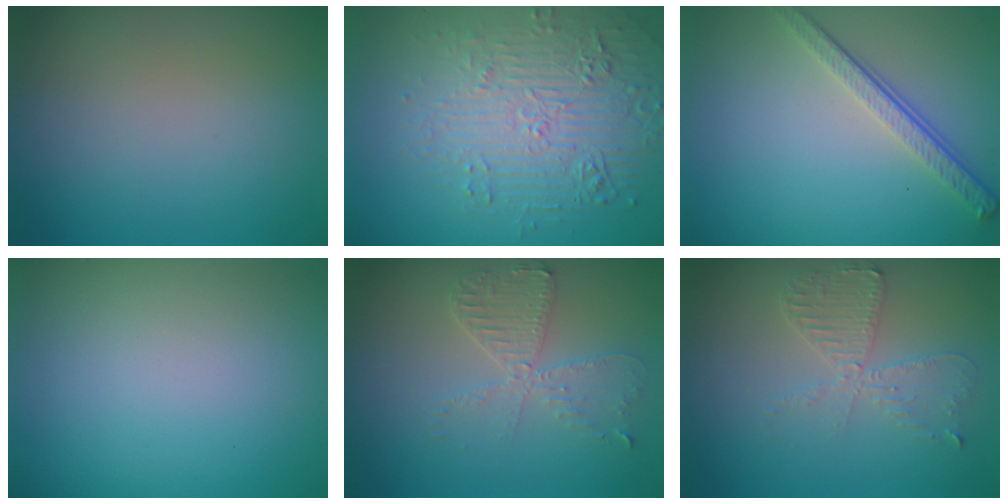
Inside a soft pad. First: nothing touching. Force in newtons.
{"total": 6.0, "press": 4.8, "slide": 3.6}
{"total": 3.8, "press": 2.7, "slide": 2.6}
{"total": 0.0}
{"total": 3.7, "press": 3.2, "slide": 1.9}
{"total": 3.3, "press": 2.8, "slide": 1.7}